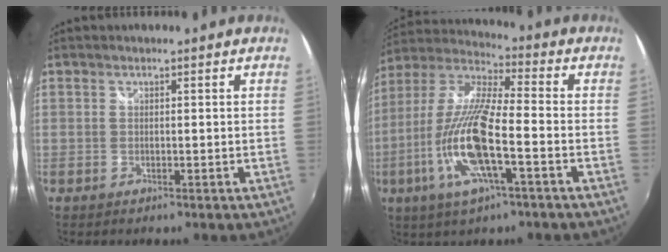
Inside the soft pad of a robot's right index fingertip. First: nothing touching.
{"total": 16.8, "force": [-5.7, 3.4, 15.4], "torque": [-0.318, -0.018, -0.115]}